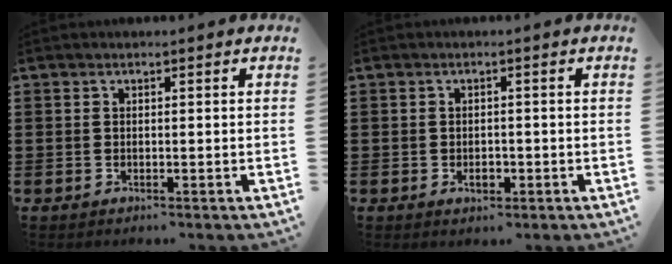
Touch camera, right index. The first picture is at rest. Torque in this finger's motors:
{"motor_torque": [0.86, 0.02, 0.01, 0.03]}